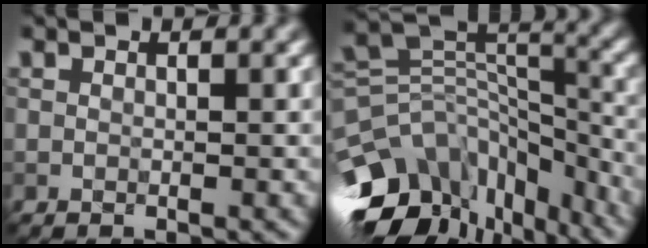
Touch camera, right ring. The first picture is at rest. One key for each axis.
{"total": 13.0, "fx": -8.4, "fy": 7.8, "fz": 6.3, "tx": -0.144, "ty": 0.014, "tz": -0.114}